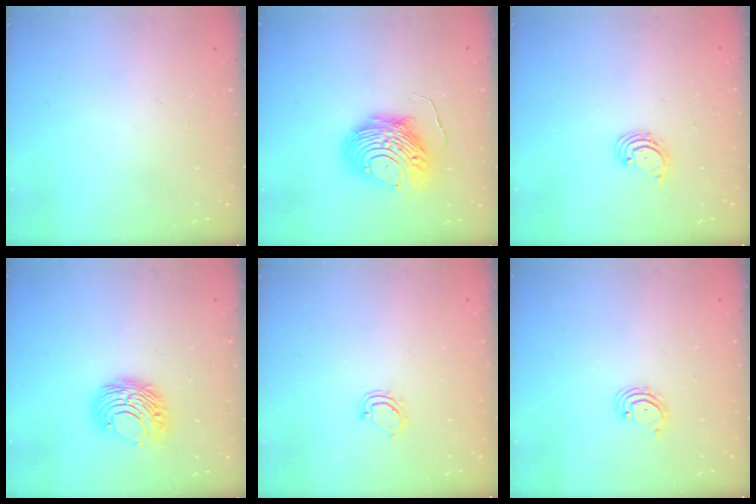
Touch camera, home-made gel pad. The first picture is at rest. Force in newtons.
{"total": 10.5, "press": 10.4, "slide": 1.0}
{"total": 1.9, "press": 1.8, "slide": 0.2}
{"total": 8.6, "press": 8.6, "slide": 0.5}
{"total": 4.2, "press": 4.2, "slide": 0.4}
{"total": 2.3, "press": 2.3, "slide": 0.5}